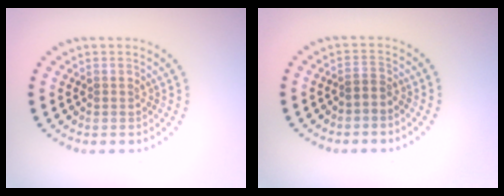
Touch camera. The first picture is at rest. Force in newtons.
{"total": 1.1, "press": 0.8, "slide": 0.7}